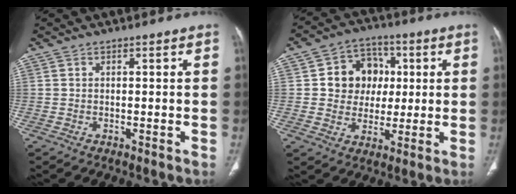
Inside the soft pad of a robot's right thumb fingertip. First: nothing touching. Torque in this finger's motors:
{"motor_torque": [-0.54, 0.64, 0.41, 0.09, 0.04]}